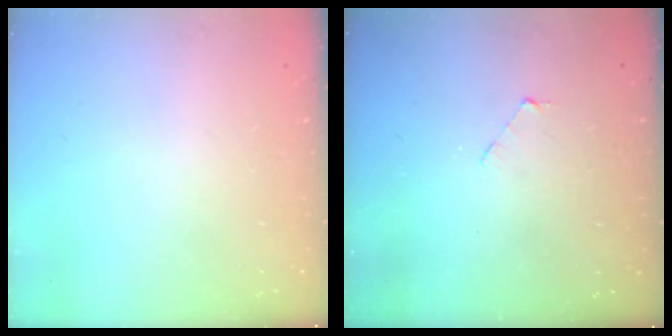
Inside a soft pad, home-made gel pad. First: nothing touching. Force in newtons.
{"total": 1.9, "press": 1.9, "slide": 0.2}